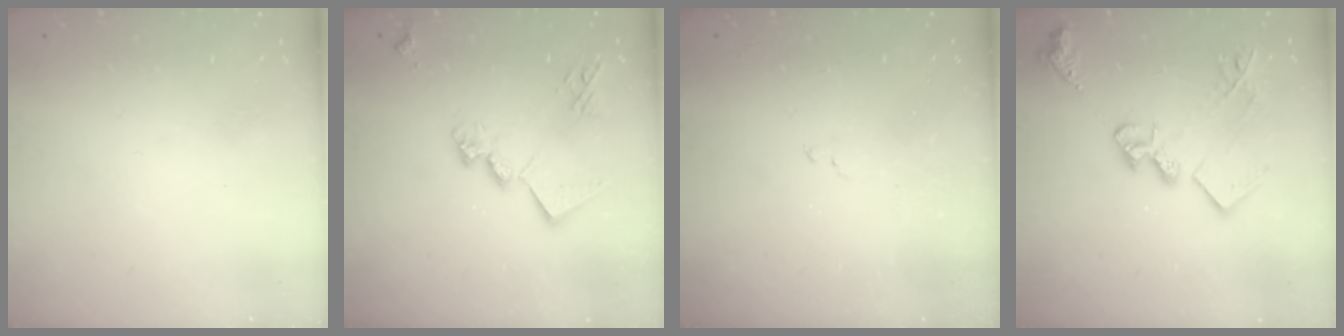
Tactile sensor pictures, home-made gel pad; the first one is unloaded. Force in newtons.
{"total": 16.5, "press": 16.4, "slide": 1.0}
{"total": 7.1, "press": 7.1, "slide": 0.8}
{"total": 17.5, "press": 17.5, "slide": 1.1}